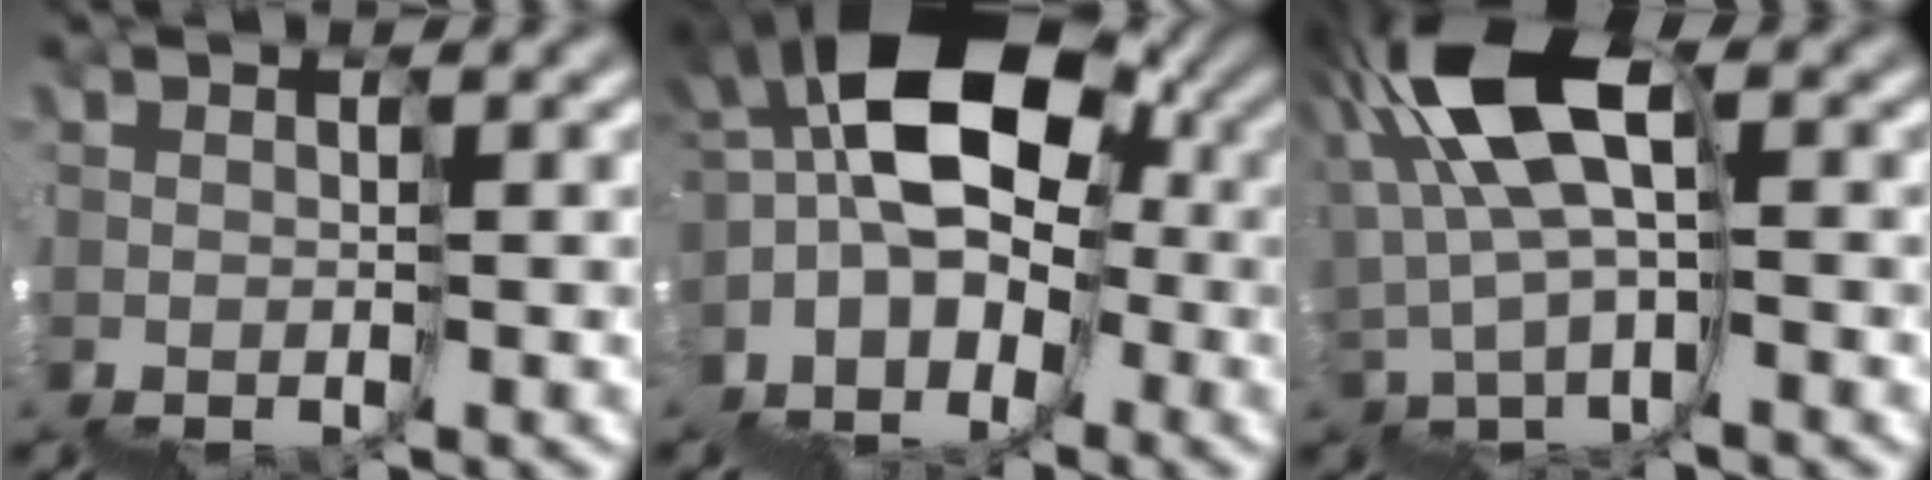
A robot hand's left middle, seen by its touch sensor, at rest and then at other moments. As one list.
[{"total": 8.7, "force": [0.3, 6.5, 5.8], "torque": [-0.052, 0.034, -0.005]}, {"total": 7.4, "force": [3.7, 3.1, 5.5], "torque": [-0.120, 0.027, 0.055]}]